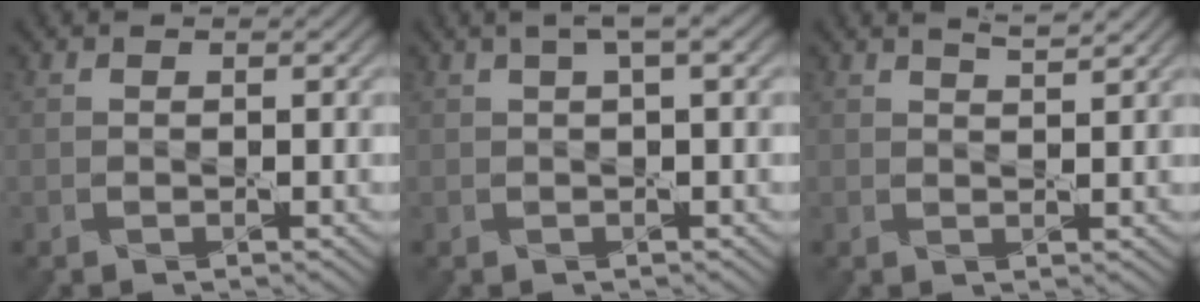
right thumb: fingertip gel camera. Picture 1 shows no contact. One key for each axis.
{"total": 2.6, "fx": 1.0, "fy": 0.5, "fz": 2.4, "tx": -0.038, "ty": 0.012, "tz": 0.016}
{"total": 2.2, "fx": 1.7, "fy": 0.3, "fz": 1.3, "tx": -0.019, "ty": 0.001, "tz": 0.027}